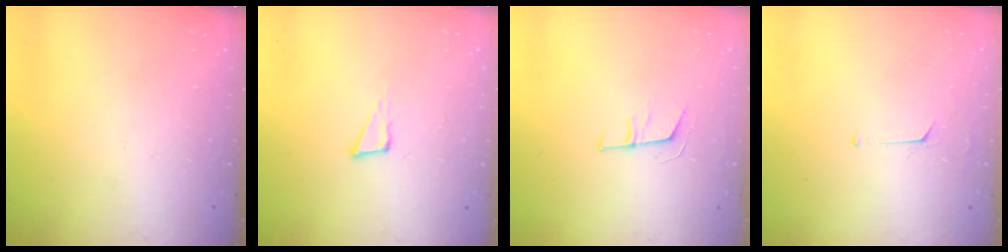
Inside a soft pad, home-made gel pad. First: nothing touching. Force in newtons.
{"total": 3.8, "press": 3.7, "slide": 0.8}
{"total": 5.7, "press": 5.6, "slide": 1.0}
{"total": 4.6, "press": 4.6, "slide": 0.3}